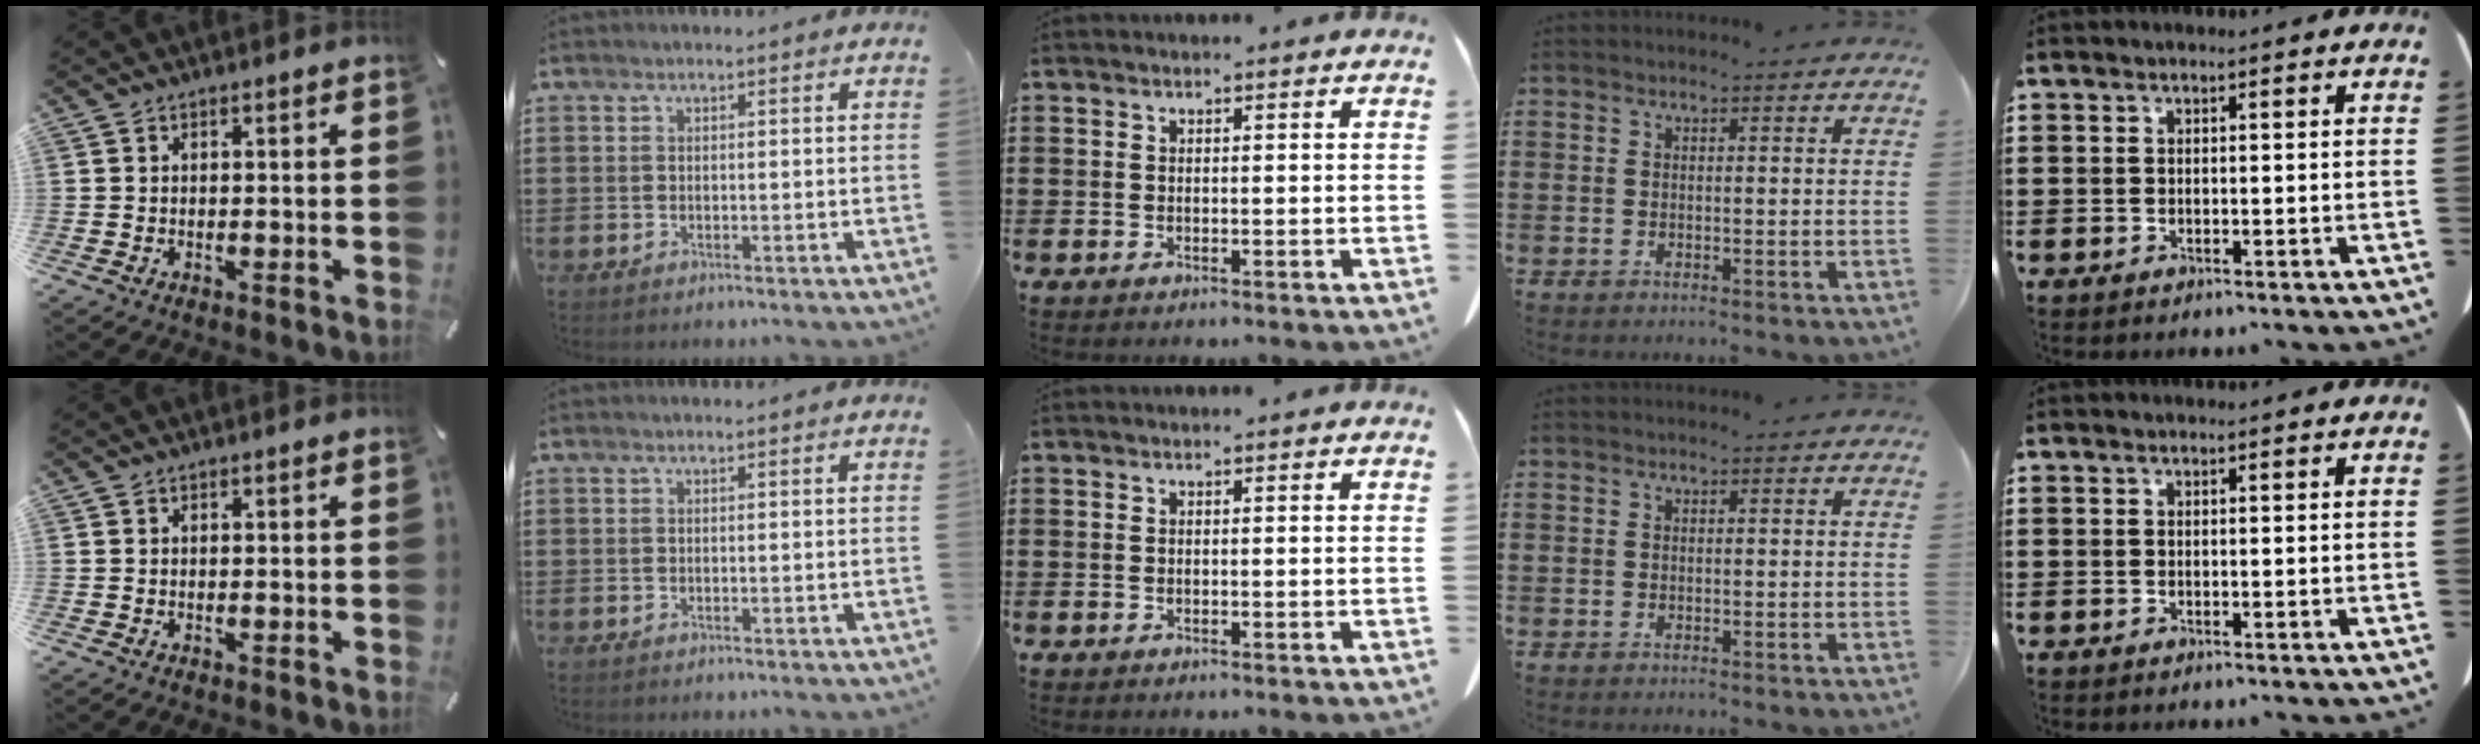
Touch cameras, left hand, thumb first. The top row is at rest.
{}